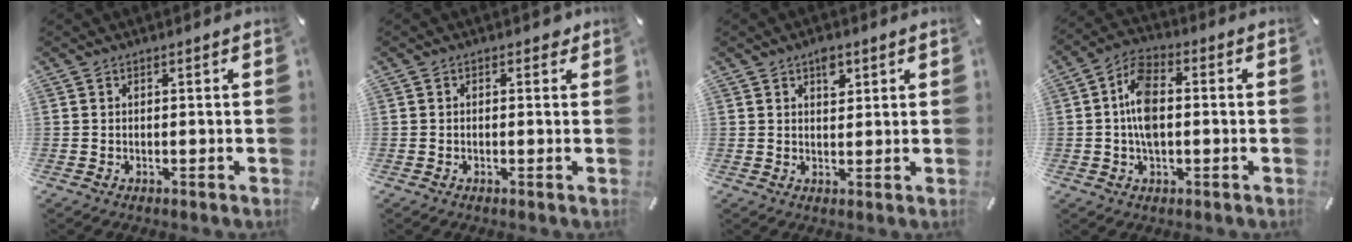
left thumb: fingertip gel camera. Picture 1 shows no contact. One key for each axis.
{"total": 1.1, "fx": 0.4, "fy": 0.9, "fz": 0.5, "tx": 0.005, "ty": 0.000, "tz": 0.003}
{"total": 3.8, "fx": 2.1, "fy": 2.3, "fz": 2.1, "tx": -0.014, "ty": -0.009, "tz": 0.032}
{"total": 8.9, "fx": 0.1, "fy": 5.1, "fz": 7.3, "tx": -0.148, "ty": 0.004, "tz": -0.002}